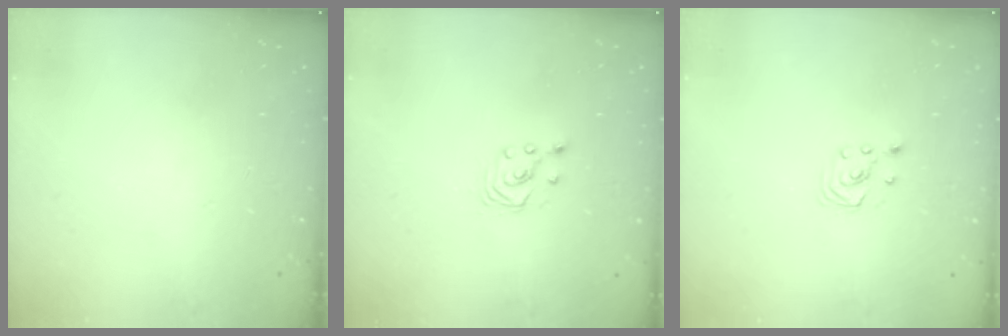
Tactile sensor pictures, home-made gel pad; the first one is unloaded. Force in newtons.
{"total": 2.1, "press": 2.1, "slide": 0.3}
{"total": 1.8, "press": 1.8, "slide": 0.2}